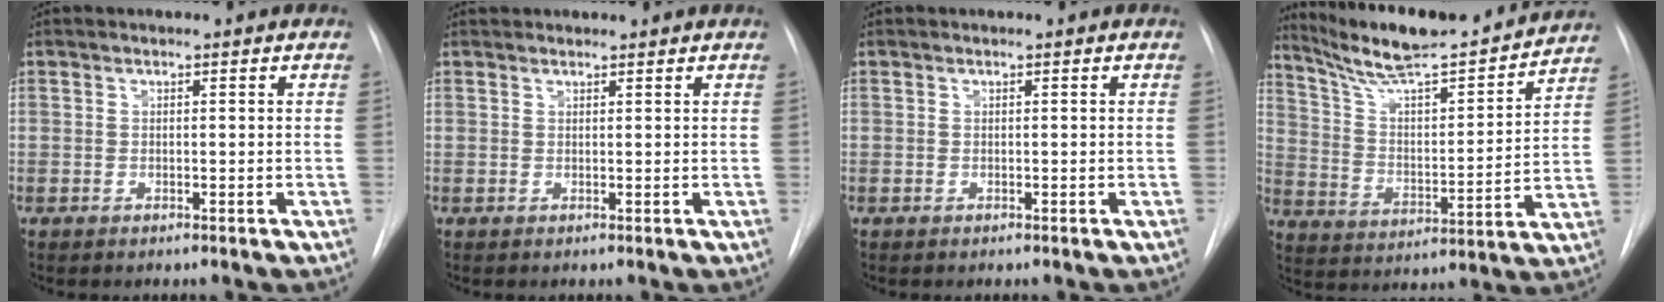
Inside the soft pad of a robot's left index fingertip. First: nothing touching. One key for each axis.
{"total": 2.8, "fx": 2.7, "fy": 0.7, "fz": 0.6, "tx": -0.007, "ty": 0.032, "tz": 0.039}
{"total": 0.0}
{"total": 21.4, "fx": 19.4, "fy": 2.3, "fz": 8.8, "tx": -0.142, "ty": -0.005, "tz": 0.295}